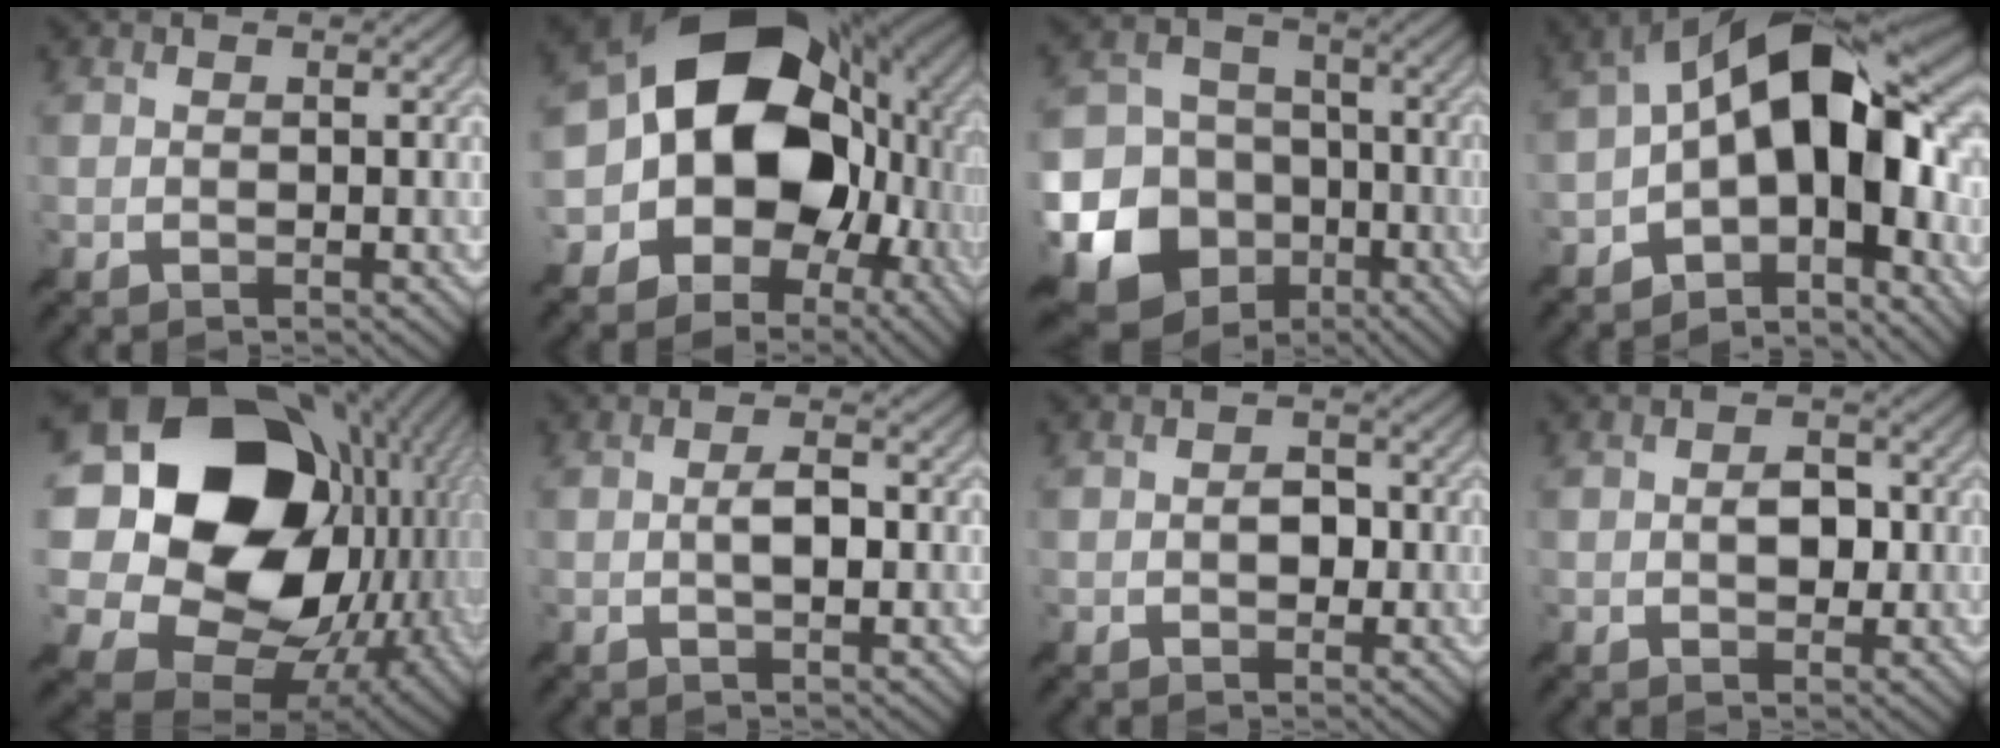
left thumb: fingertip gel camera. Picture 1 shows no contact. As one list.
[{"total": 21.6, "force": [0.7, 16.6, 13.8], "torque": [-0.251, -0.002, 0.003]}, {"total": 20.7, "force": [-8.8, 17.4, 7.0], "torque": [-0.216, -0.062, -0.158]}, {"total": 16.9, "force": [-2.2, 7.8, 14.9], "torque": [-0.233, 0.020, -0.049]}, {"total": 23.2, "force": [3.5, 18.2, 13.9], "torque": [-0.337, -0.023, 0.095]}, {"total": 2.8, "force": [-0.3, 0.8, 2.6], "torque": [-0.051, 0.006, -0.010]}, {"total": 2.1, "force": [-0.5, 1.6, 1.4], "torque": [-0.025, -0.001, -0.012]}, {"total": 2.8, "force": [-0.2, 1.8, 2.2], "torque": [-0.038, 0.000, -0.008]}]